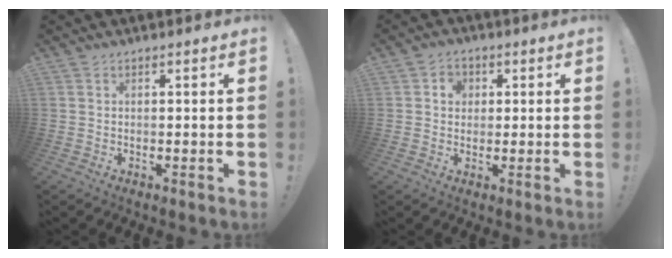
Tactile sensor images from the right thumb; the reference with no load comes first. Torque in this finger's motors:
{"motor_torque": [0.41, 0.61, -0.04, -0.29, 0.00]}